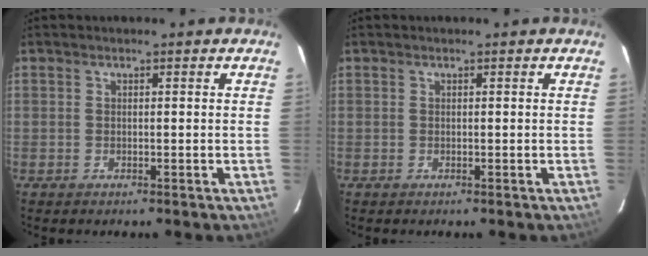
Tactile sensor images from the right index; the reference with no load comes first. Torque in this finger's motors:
{"motor_torque": [0.00, 0.00, 0.01, 0.01]}